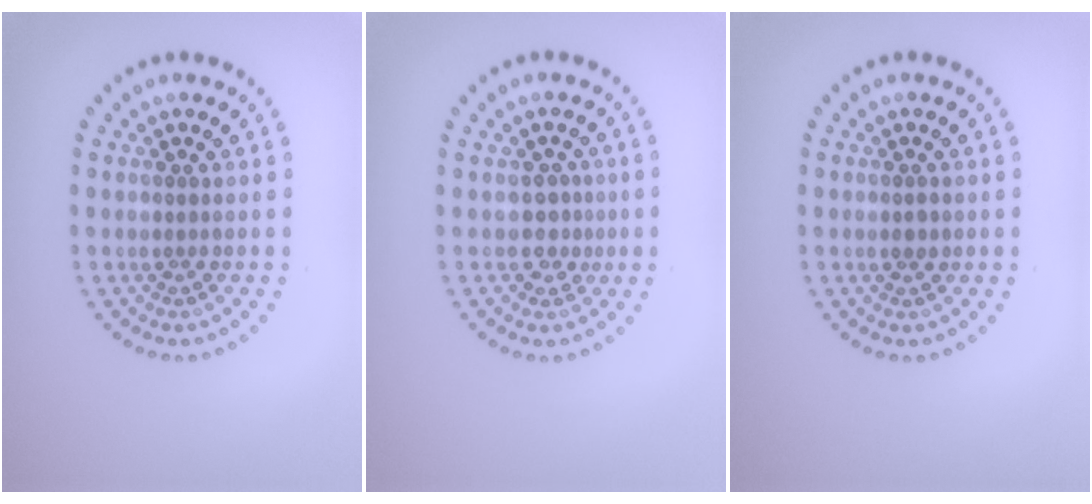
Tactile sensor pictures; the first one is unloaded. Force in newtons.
{"total": 1.7, "press": 1.5, "slide": 0.9}
{"total": 0.9, "press": 0.9, "slide": 0.2}